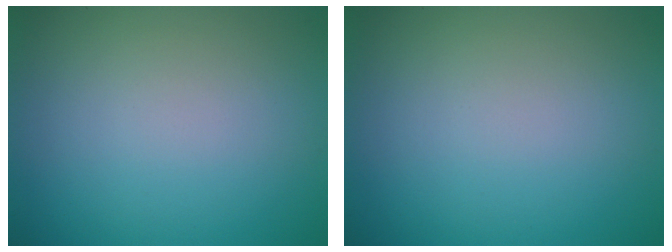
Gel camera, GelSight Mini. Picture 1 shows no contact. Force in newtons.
{"total": 0.0}